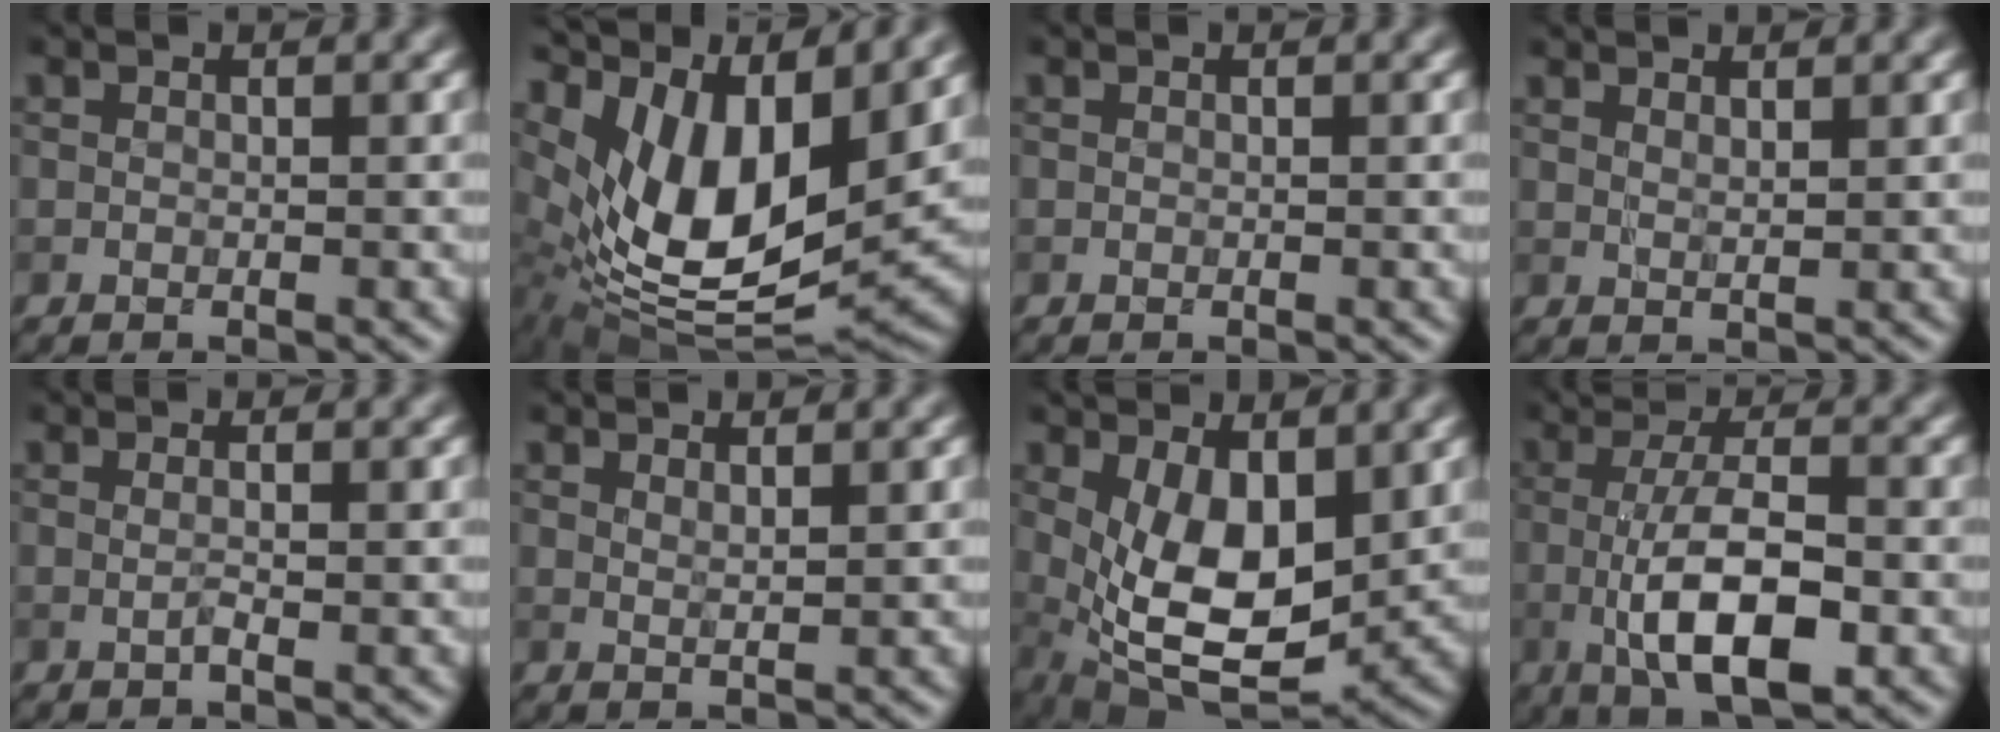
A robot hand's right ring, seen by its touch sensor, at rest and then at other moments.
{"total": 13.1, "force": [4.2, 6.3, 10.7], "torque": [-0.199, -0.008, 0.075]}
{"total": 0.0}
{"total": 1.3, "force": [1.3, -0.2, 0.1], "torque": [0.000, 0.000, 0.021]}
{"total": 0.7, "force": [0.4, -0.1, 0.6], "torque": [-0.011, -0.003, 0.003]}
{"total": 1.5, "force": [1.5, 0.0, 0.4], "torque": [-0.004, 0.001, 0.020]}
{"total": 8.4, "force": [1.3, 4.1, 7.2], "torque": [-0.142, -0.006, 0.025]}
{"total": 7.3, "force": [-1.0, 2.3, 6.9], "torque": [-0.113, -0.004, -0.019]}